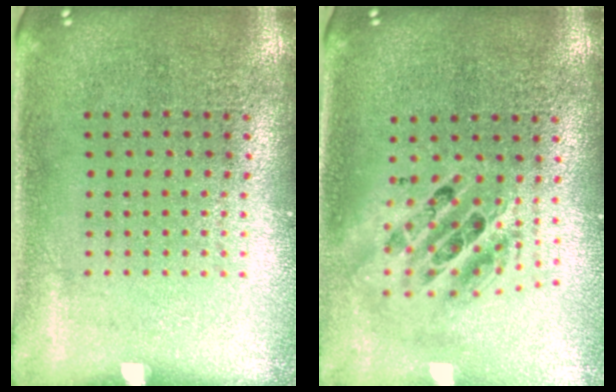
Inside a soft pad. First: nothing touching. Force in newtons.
{"total": 1.8, "press": 1.5, "slide": 1.1}